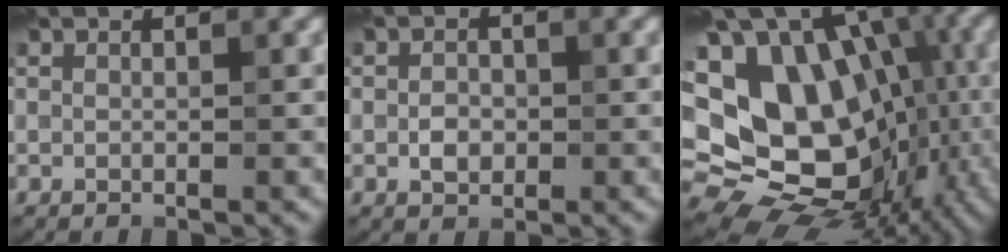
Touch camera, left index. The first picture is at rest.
{"total": 1.8, "force": [-0.4, 1.4, 1.1], "torque": [-0.020, -0.001, -0.011]}
{"total": 19.4, "force": [0.0, 14.4, 13.0], "torque": [-0.205, 0.024, 0.015]}